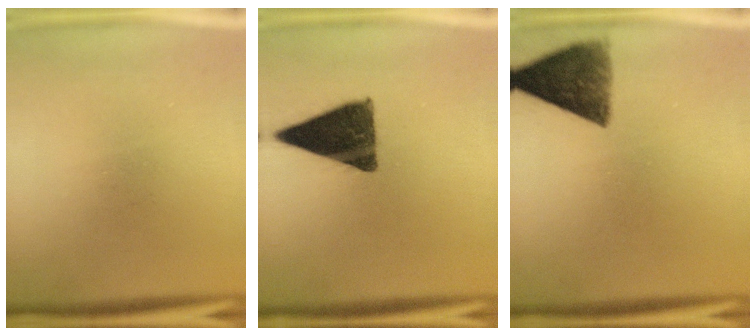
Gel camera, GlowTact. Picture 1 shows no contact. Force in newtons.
{"total": 12.9}
{"total": 9.3}